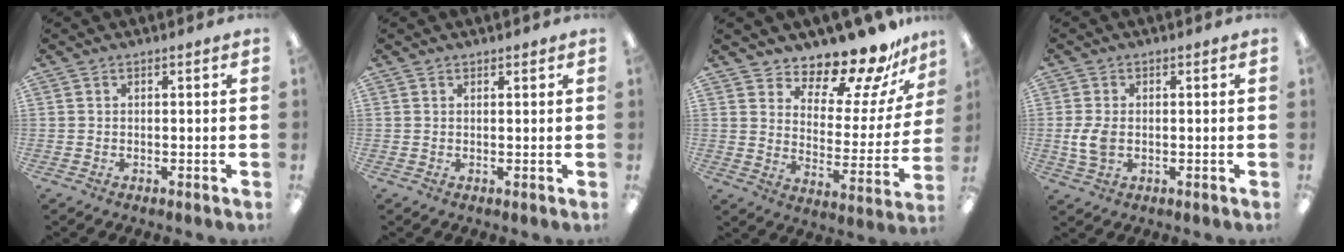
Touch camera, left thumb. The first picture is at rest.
{"total": 0.8, "force": [0.7, 0.4, 0.0], "torque": [0.000, 0.001, 0.013]}
{"total": 14.0, "force": [12.8, 3.7, 4.2], "torque": [-0.068, -0.118, 0.221]}
{"total": 5.3, "force": [-0.4, 3.5, 4.0], "torque": [-0.095, -0.001, -0.012]}